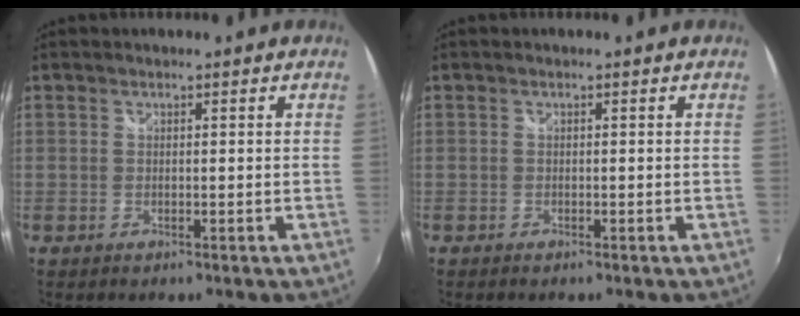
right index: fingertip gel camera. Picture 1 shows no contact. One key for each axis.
{"total": 0.6, "fx": -0.5, "fy": 0.3, "fz": 0.2, "tx": -0.006, "ty": -0.003, "tz": -0.011}